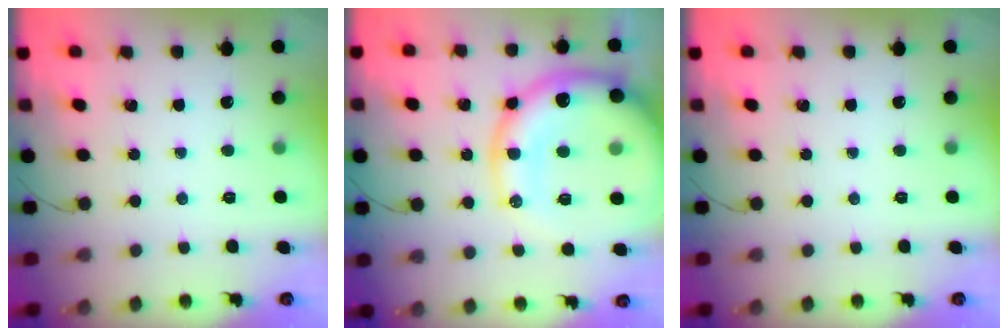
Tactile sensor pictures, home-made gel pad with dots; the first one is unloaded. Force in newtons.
{"total": 25.5, "press": 25.0, "slide": 4.9}
{"total": 0.0}